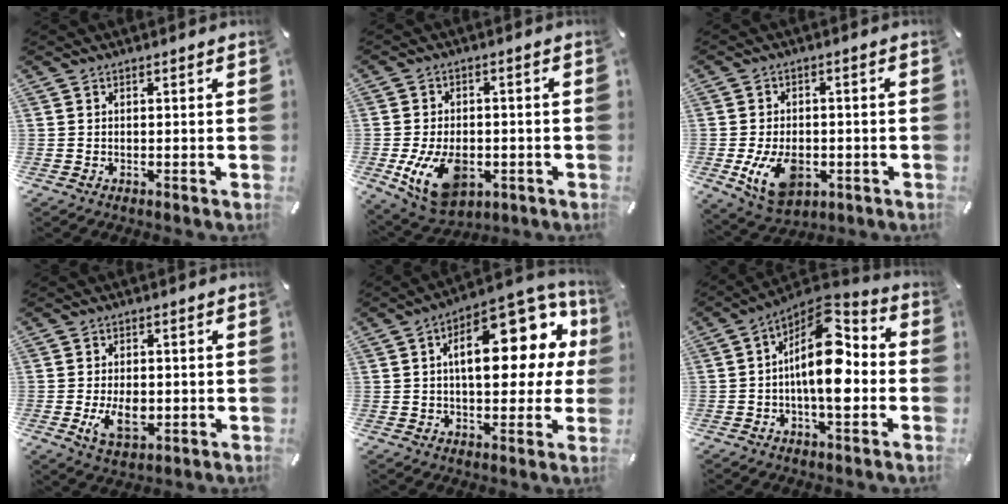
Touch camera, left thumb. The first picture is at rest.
{"total": 12.6, "force": [-3.4, 8.3, 8.9], "torque": [-0.173, -0.001, -0.057]}
{"total": 10.8, "force": [-2.8, 7.2, 7.5], "torque": [-0.131, -0.002, -0.048]}
{"total": 6.9, "force": [-1.1, 4.4, 5.2], "torque": [-0.097, -0.009, -0.020]}
{"total": 20.6, "force": [6.2, 10.5, 16.6], "torque": [-0.218, -0.040, 0.099]}
{"total": 15.7, "force": [-0.5, 7.5, 13.8], "torque": [-0.250, -0.020, -0.013]}